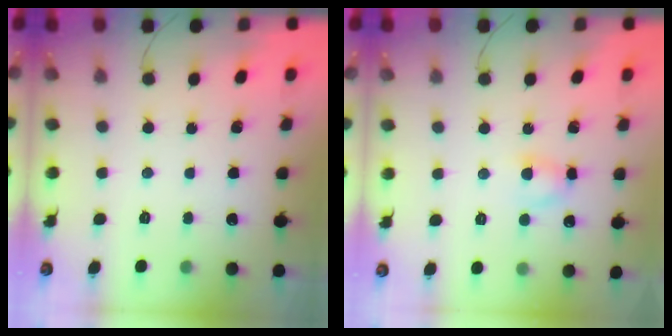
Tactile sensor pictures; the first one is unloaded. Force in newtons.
{"total": 4.4, "press": 4.3, "slide": 1.1}